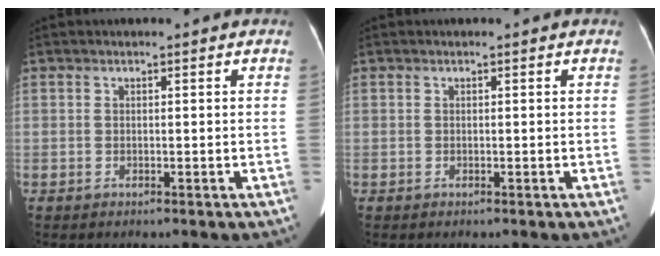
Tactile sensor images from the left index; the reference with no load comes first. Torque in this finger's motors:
{"motor_torque": [0.03, 0.04, 0.00, 0.00]}